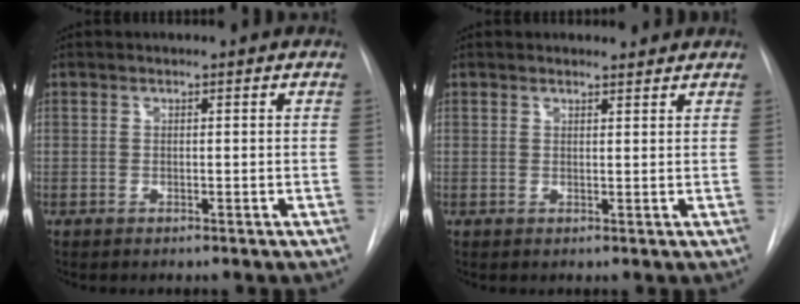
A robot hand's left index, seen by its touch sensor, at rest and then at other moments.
{"total": 1.9, "force": [1.9, 0.4, 0.0], "torque": [-0.007, -0.001, 0.022]}